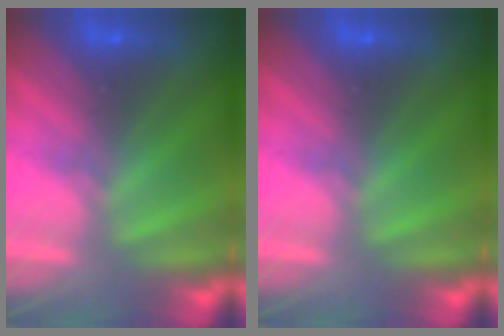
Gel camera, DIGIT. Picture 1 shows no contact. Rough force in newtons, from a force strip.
{"total": 0.0}